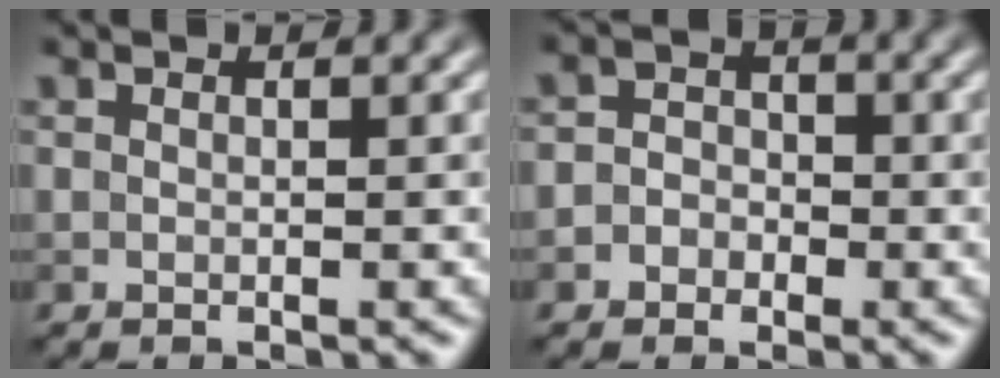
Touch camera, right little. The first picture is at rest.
{"total": 2.7, "force": [-0.9, 2.5, 0.7], "torque": [0.019, 0.013, -0.035]}